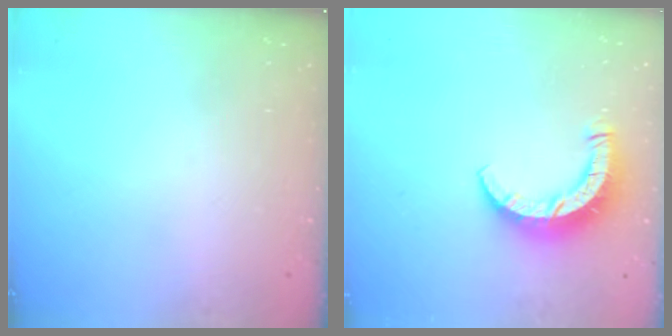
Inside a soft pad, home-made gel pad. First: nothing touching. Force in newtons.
{"total": 9.0, "press": 8.9, "slide": 1.0}